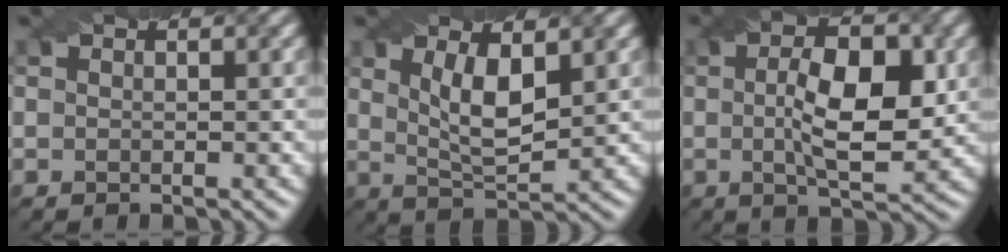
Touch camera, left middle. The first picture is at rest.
{"total": 4.4, "force": [1.4, 1.5, 3.9], "torque": [-0.081, -0.007, 0.030]}
{"total": 7.5, "force": [0.5, 2.7, 6.9], "torque": [-0.112, 0.003, 0.006]}